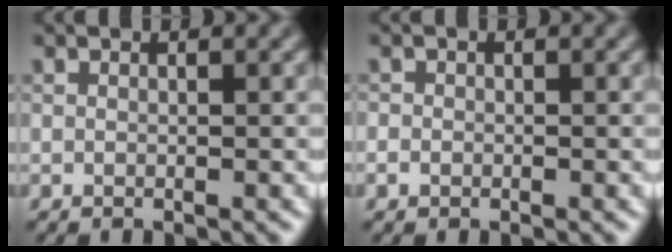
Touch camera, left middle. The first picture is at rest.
{"total": 0.9, "force": [-0.3, 0.8, 0.3], "torque": [-0.001, -0.004, -0.008]}